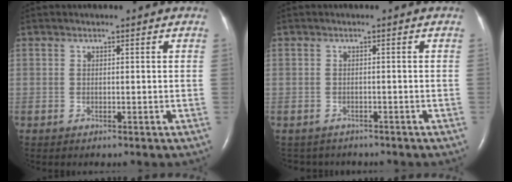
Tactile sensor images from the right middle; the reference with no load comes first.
{"total": 3.4, "force": [-3.1, 1.5, 0.2], "torque": [-0.005, 0.001, -0.040]}